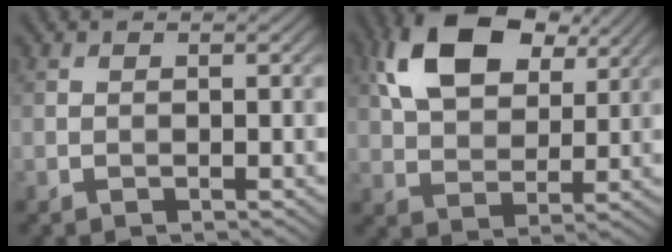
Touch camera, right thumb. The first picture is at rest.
{"total": 13.3, "force": [6.1, 7.7, 8.9], "torque": [-0.193, 0.022, 0.114]}